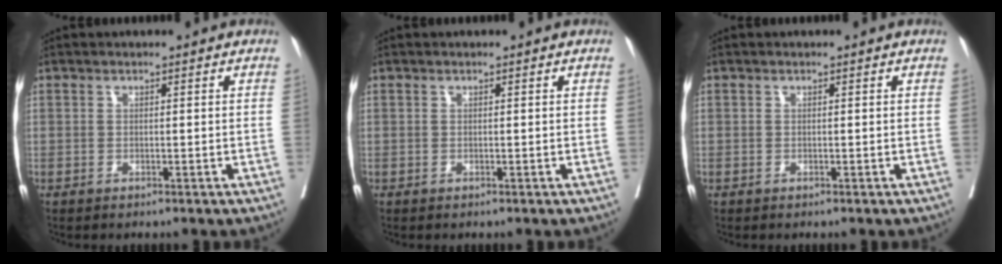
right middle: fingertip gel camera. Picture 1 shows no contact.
{"total": 0.0}
{"total": 0.0}